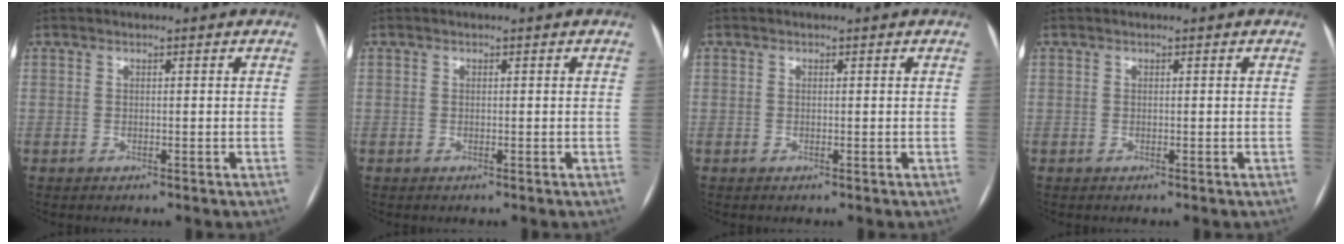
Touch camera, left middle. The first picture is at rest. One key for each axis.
{"total": 0.0}
{"total": 0.0}
{"total": 0.0}